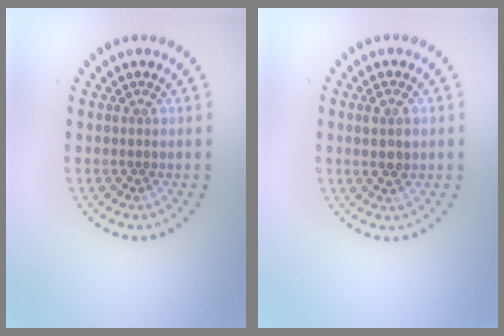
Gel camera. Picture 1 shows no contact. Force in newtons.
{"total": 1.9, "press": 1.9, "slide": 0.3}